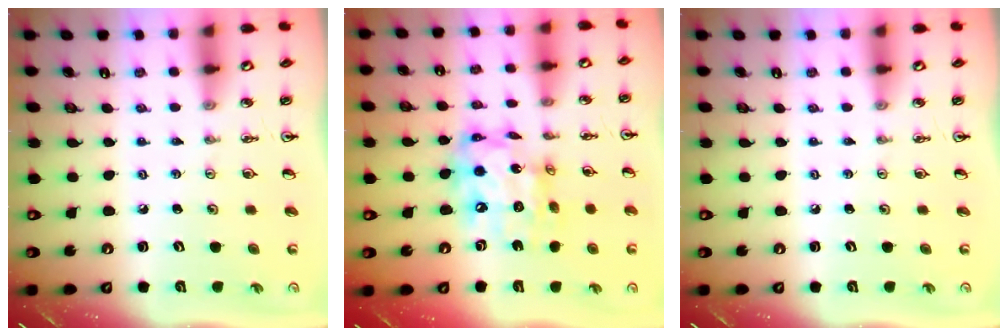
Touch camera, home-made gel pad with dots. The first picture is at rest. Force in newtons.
{"total": 15.1, "press": 15.0, "slide": 1.4}
{"total": 0.0}